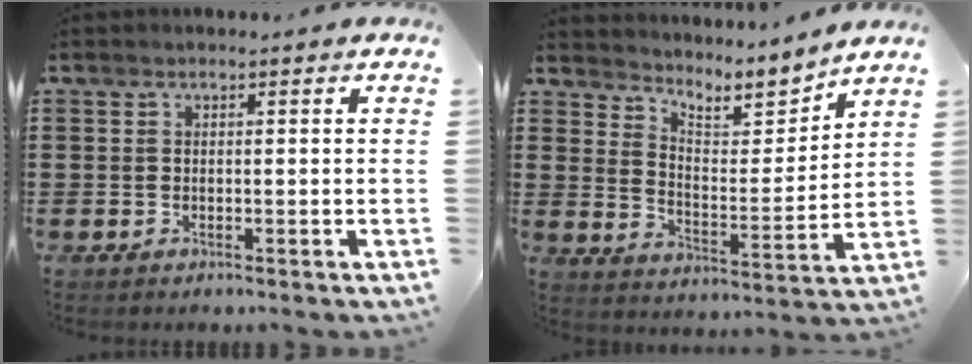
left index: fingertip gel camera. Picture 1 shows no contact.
{"total": 5.2, "force": [4.9, 1.0, 1.3], "torque": [-0.039, -0.050, 0.078]}